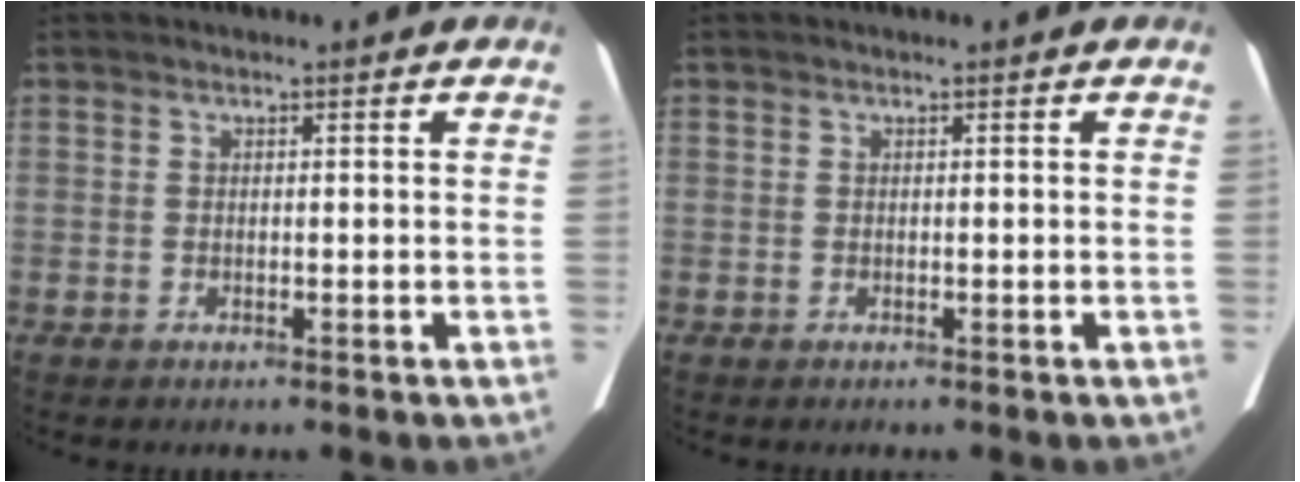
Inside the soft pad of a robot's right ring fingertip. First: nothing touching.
{"total": 0.0}